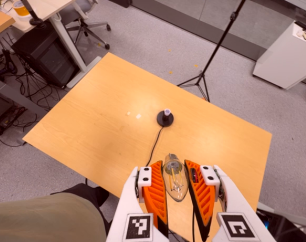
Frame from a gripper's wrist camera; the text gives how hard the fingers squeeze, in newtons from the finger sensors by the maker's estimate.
{"total": 20.2, "left": 22.7, "right": 17.7}